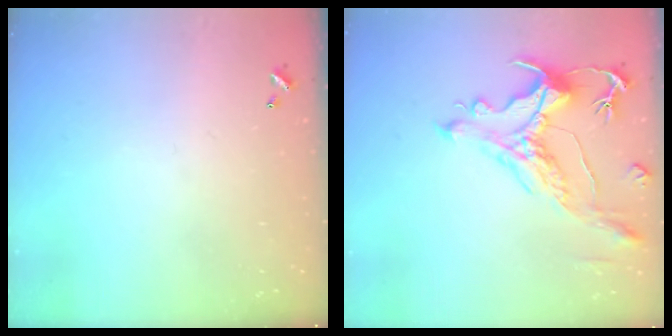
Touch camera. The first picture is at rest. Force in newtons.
{"total": 1.7, "press": 0.9, "slide": 1.4}